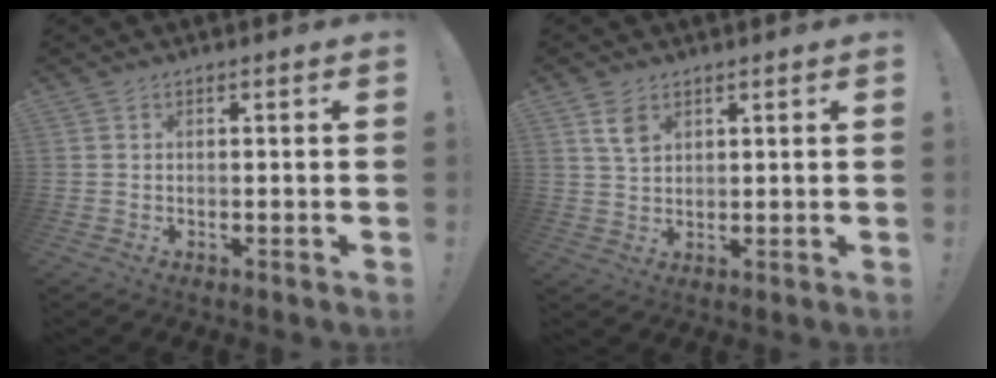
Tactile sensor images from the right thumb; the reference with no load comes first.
{"total": 4.6, "force": [2.3, 2.8, 2.8], "torque": [-0.041, -0.008, 0.042]}